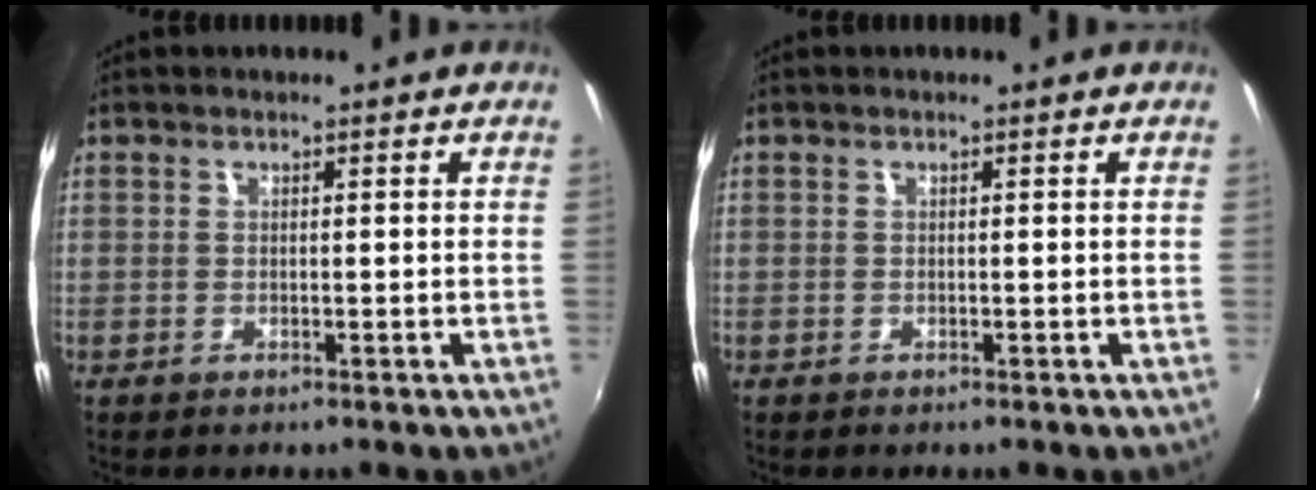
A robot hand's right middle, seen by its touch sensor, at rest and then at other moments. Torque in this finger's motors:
{"motor_torque": [-0.20, -0.07, -0.02, 0.01]}